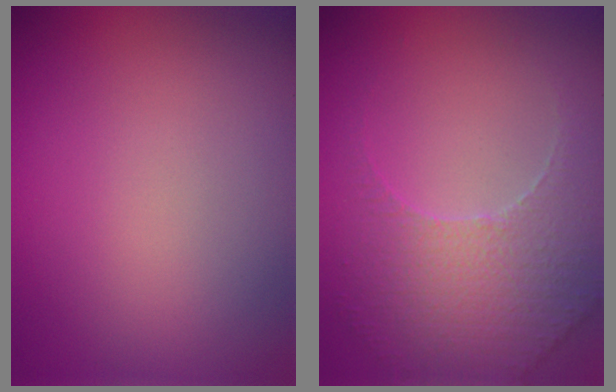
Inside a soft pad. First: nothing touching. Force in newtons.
{"total": 3.7, "press": 3.5, "slide": 1.2}